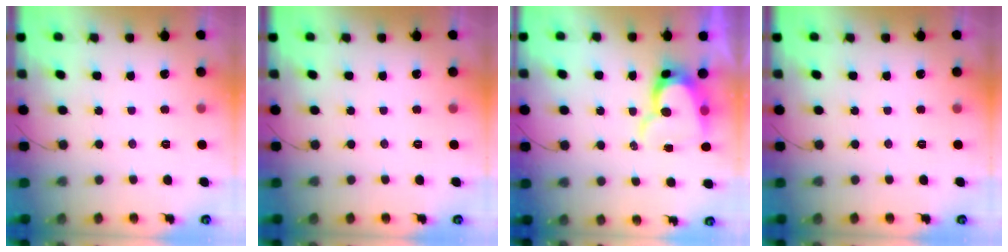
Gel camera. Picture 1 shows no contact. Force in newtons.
{"total": 0.0}
{"total": 12.7, "press": 12.7, "slide": 1.3}
{"total": 0.0}